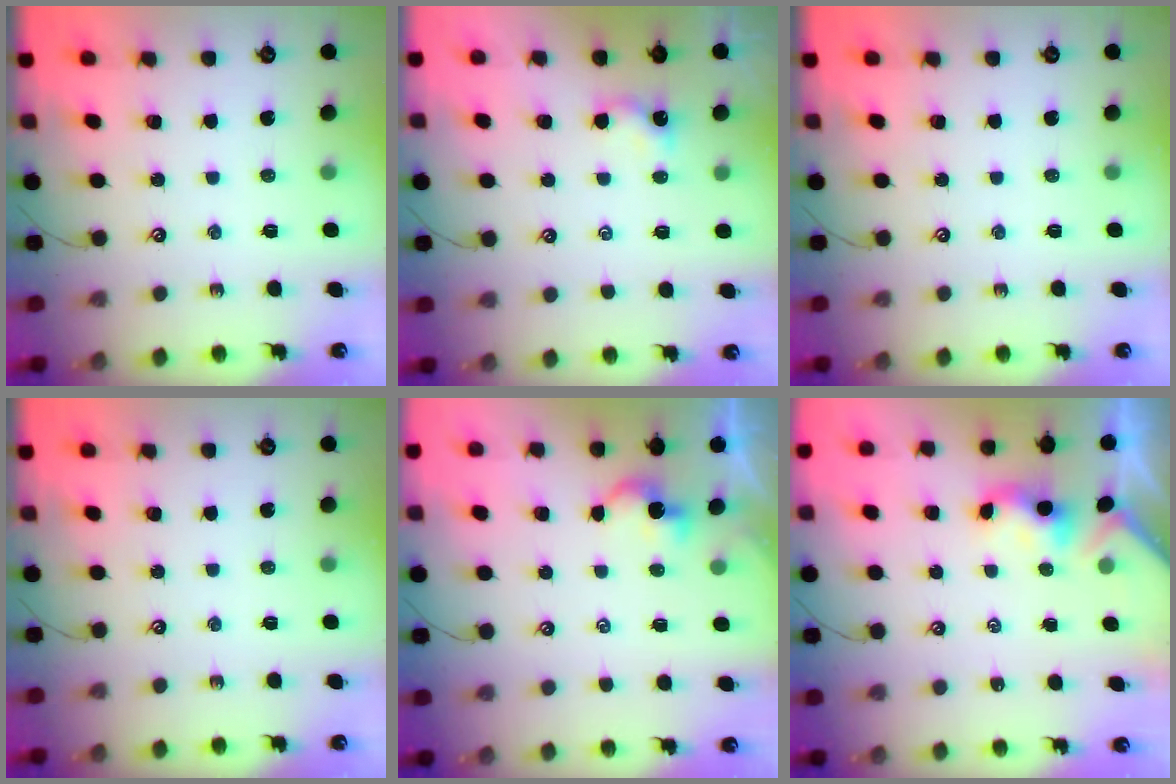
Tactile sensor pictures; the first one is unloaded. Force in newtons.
{"total": 0.7, "press": 0.7, "slide": 0.3}
{"total": 0.0}
{"total": 0.0}
{"total": 3.9, "press": 3.9, "slide": 0.0}
{"total": 1.1, "press": 1.0, "slide": 0.4}